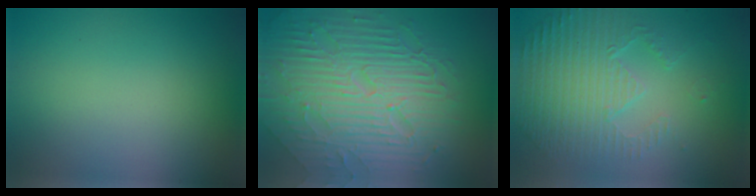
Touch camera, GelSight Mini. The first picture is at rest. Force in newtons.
{"total": 9.8, "press": 6.5, "slide": 7.4}
{"total": 5.0, "press": 3.5, "slide": 3.5}